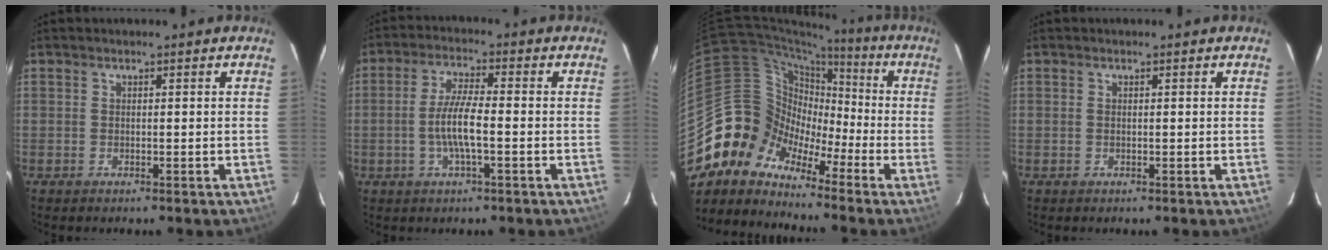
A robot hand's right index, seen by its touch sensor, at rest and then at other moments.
{"total": 6.7, "force": [-1.6, 1.0, 6.5], "torque": [-0.126, -0.001, -0.032]}
{"total": 10.8, "force": [-7.1, 8.0, 0.9], "torque": [-0.031, 0.050, -0.163]}
{"total": 0.0}